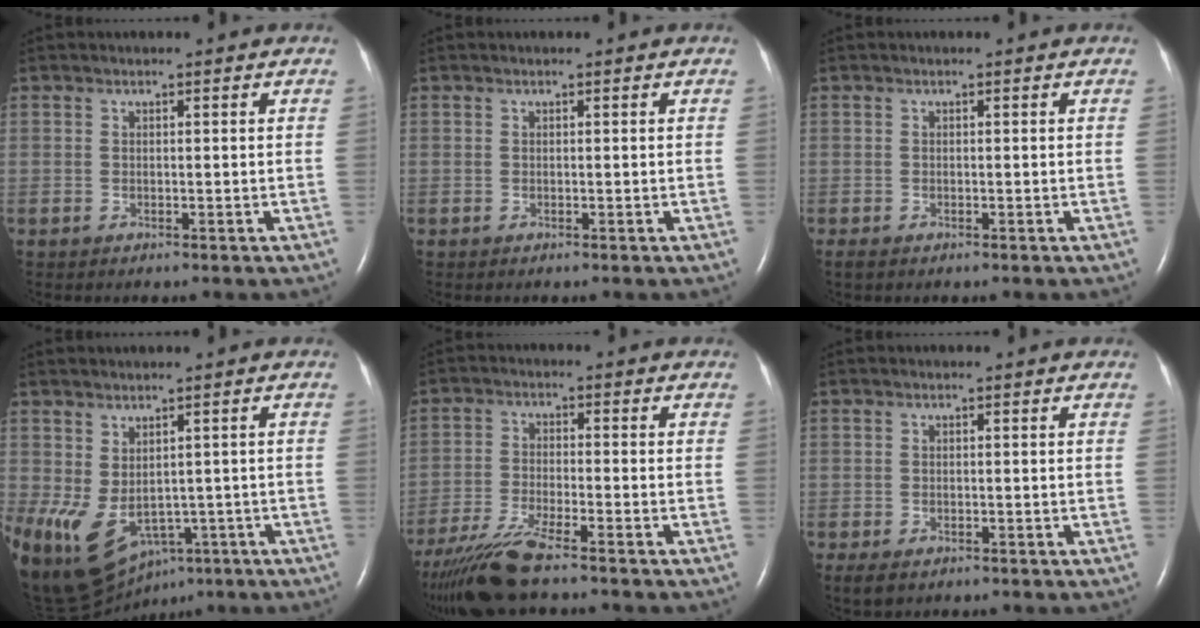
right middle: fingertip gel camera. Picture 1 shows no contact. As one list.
[{"total": 0.0}, {"total": 0.8, "force": [-0.5, 0.3, 0.4], "torque": [-0.010, -0.002, -0.006]}, {"total": 17.8, "force": [-8.3, 10.8, 11.4], "torque": [-0.261, -0.030, -0.112]}, {"total": 9.4, "force": [-7.7, 0.1, 5.3], "torque": [-0.107, -0.030, -0.140]}, {"total": 3.4, "force": [-2.1, 2.0, 1.8], "torque": [-0.031, -0.007, -0.029]}]